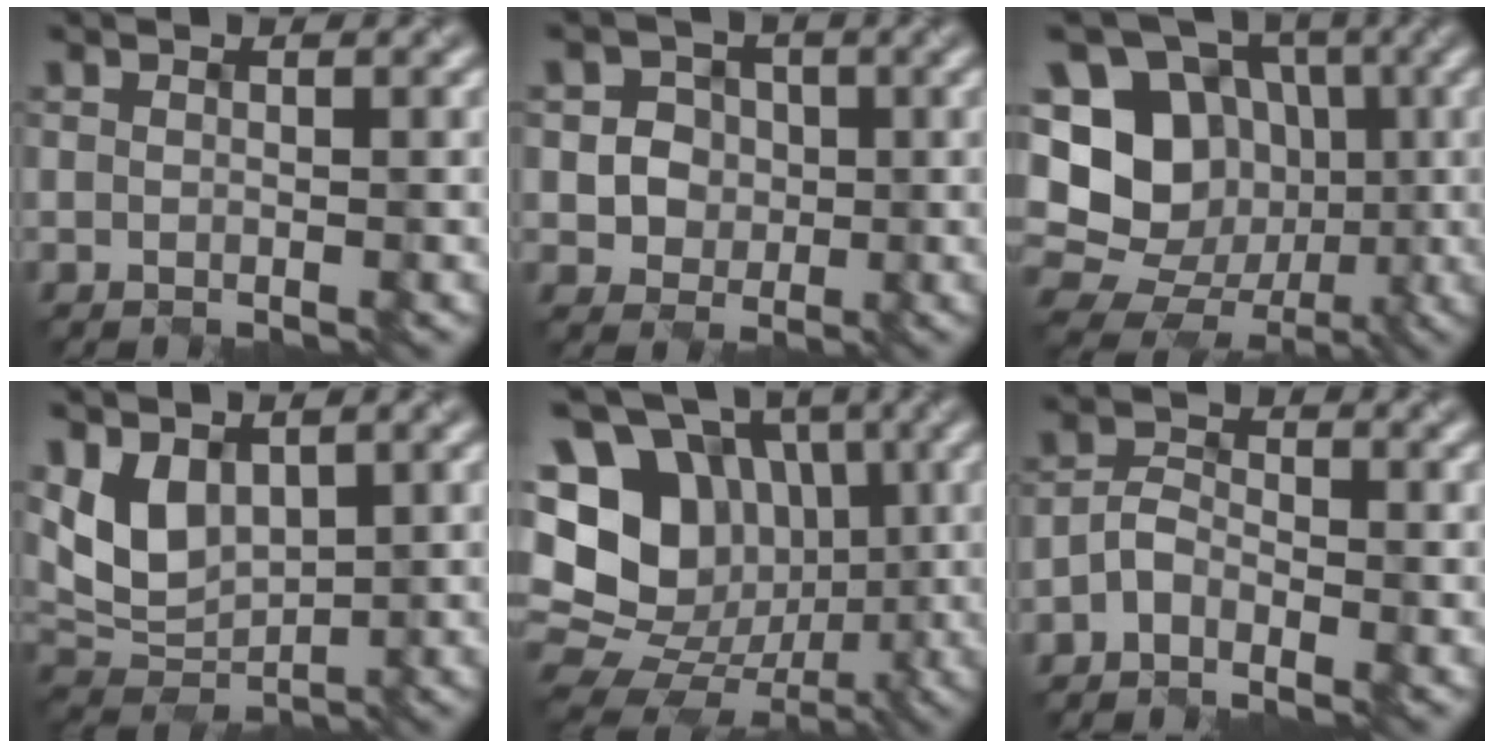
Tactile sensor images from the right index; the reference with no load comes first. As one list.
[{"total": 3.7, "force": [0.0, 3.6, 1.1], "torque": [-0.018, 0.005, -0.007]}, {"total": 16.0, "force": [0.1, 14.7, 6.4], "torque": [-0.160, 0.043, -0.016]}, {"total": 5.0, "force": [1.8, 3.3, 3.3], "torque": [-0.068, -0.007, 0.033]}, {"total": 19.1, "force": [2.9, 16.5, 9.2], "torque": [-0.188, 0.046, 0.013]}, {"total": 2.2, "force": [-1.6, 1.1, 1.0], "torque": [-0.014, 0.010, -0.038]}]